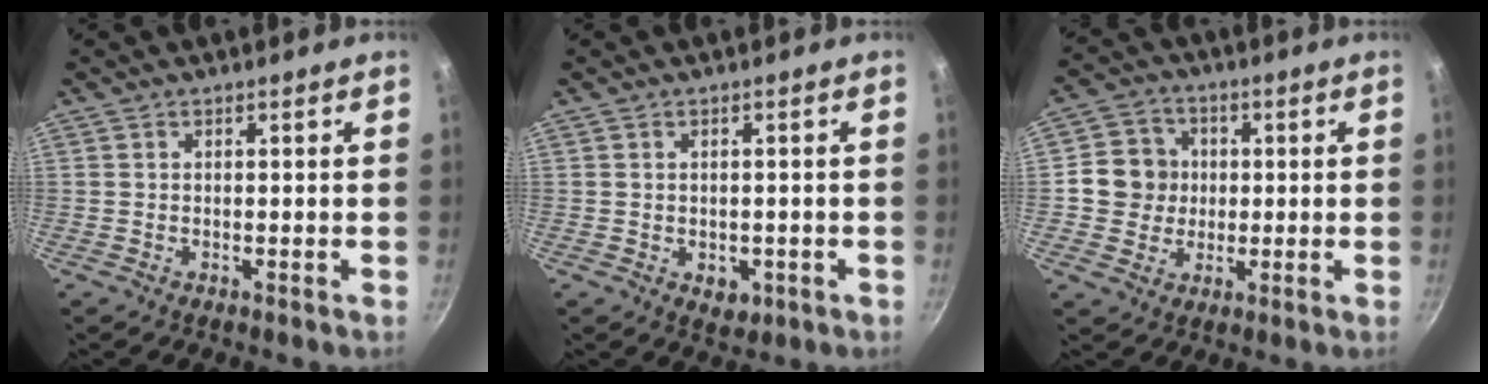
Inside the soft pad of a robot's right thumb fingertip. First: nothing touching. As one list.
[{"total": 3.3, "force": [-0.9, 2.4, 2.1], "torque": [-0.022, 0.003, -0.003]}, {"total": 8.2, "force": [0.4, 7.8, 2.6], "torque": [-0.010, 0.012, -0.005]}]